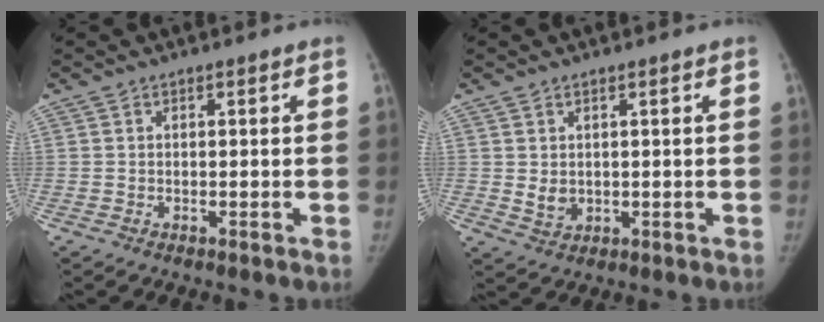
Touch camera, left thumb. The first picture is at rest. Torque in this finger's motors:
{"motor_torque": [-0.08, 0.09, 0.34, -0.14, 0.00]}